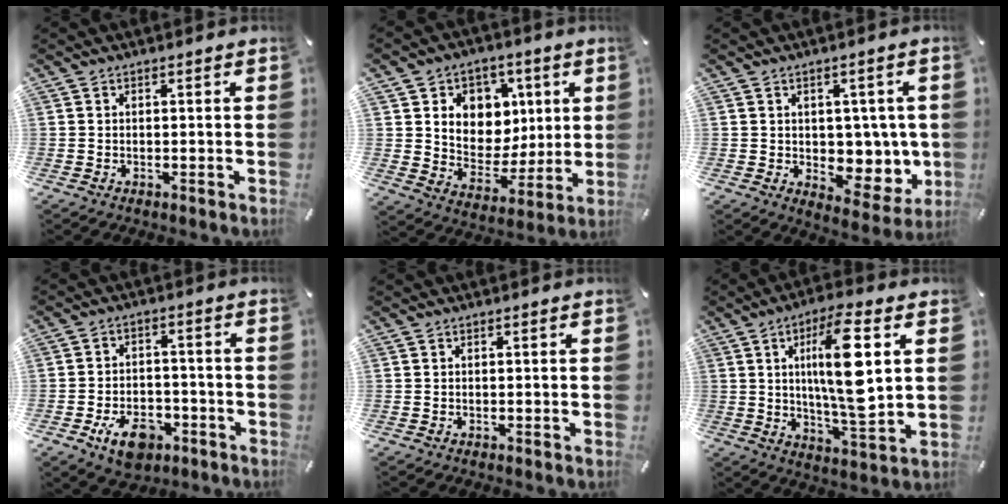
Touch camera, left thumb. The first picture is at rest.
{"total": 10.2, "force": [2.5, 9.7, 2.1], "torque": [-0.031, -0.025, 0.053]}
{"total": 8.2, "force": [0.7, 6.5, 5.0], "torque": [-0.045, -0.012, 0.019]}
{"total": 9.1, "force": [-4.5, 5.8, 5.3], "torque": [-0.103, 0.015, -0.080]}
{"total": 0.0}
{"total": 15.9, "force": [3.0, 3.9, 15.1], "torque": [-0.280, -0.017, 0.040]}